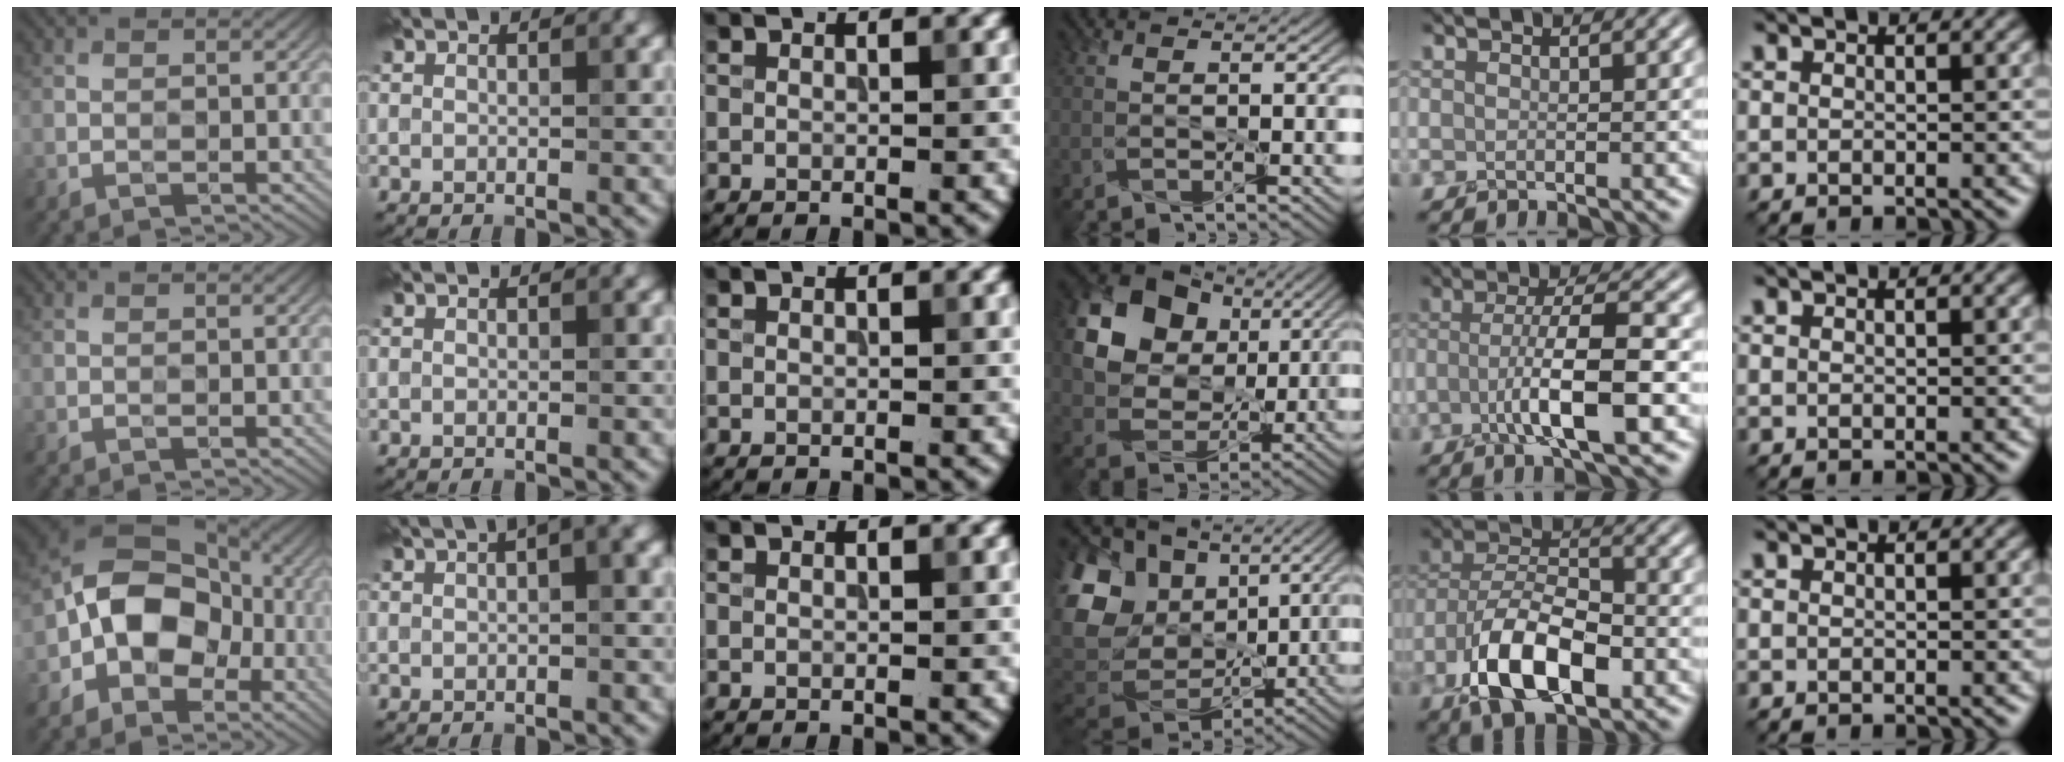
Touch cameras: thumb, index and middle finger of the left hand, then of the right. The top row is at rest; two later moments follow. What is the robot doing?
{"motion": "peel", "object": "bandage"}